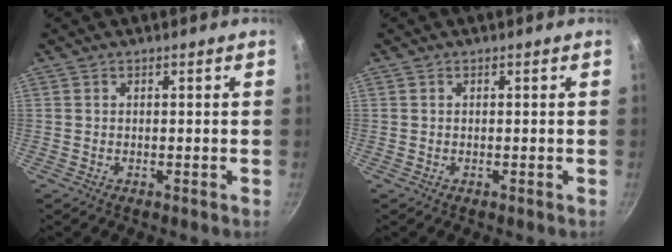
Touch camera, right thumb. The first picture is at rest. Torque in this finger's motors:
{"motor_torque": [0.27, 0.30, -0.02, 0.01, 0.00]}